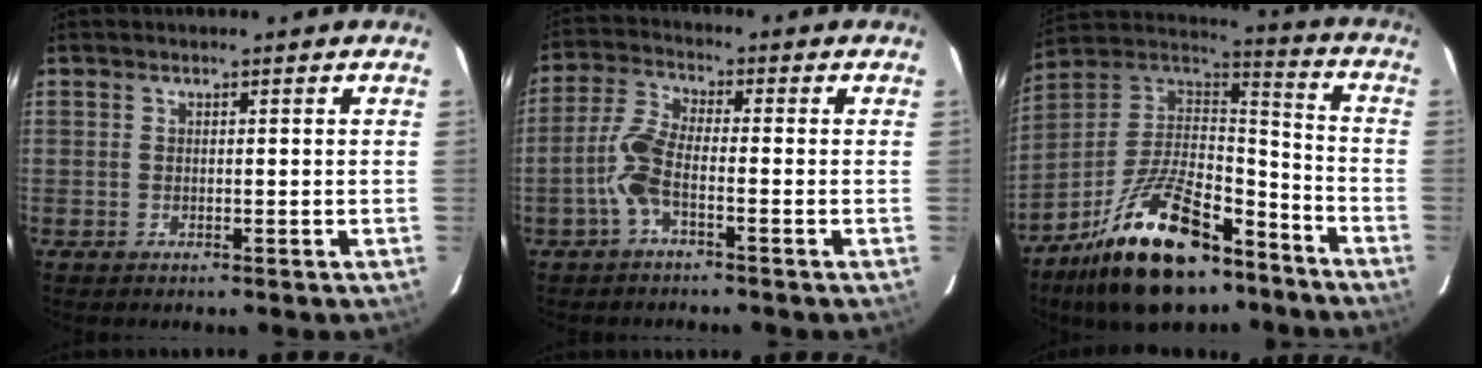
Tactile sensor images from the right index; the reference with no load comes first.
{"total": 5.9, "force": [-2.5, 1.5, 5.2], "torque": [-0.121, 0.011, -0.054]}
{"total": 24.5, "force": [-15.6, 10.8, 15.4], "torque": [-0.295, 0.005, -0.250]}